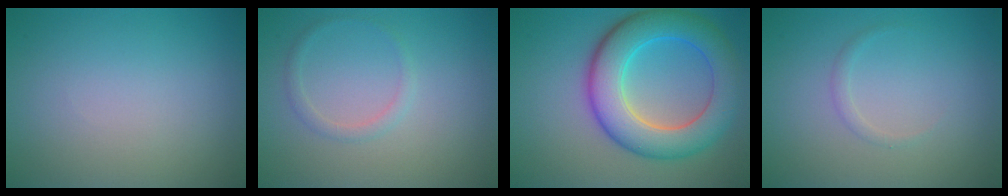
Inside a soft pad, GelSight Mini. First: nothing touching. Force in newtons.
{"total": 1.2, "press": 1.2, "slide": 0.2}
{"total": 8.5, "press": 8.5, "slide": 0.6}
{"total": 0.8, "press": 0.8, "slide": 0.0}